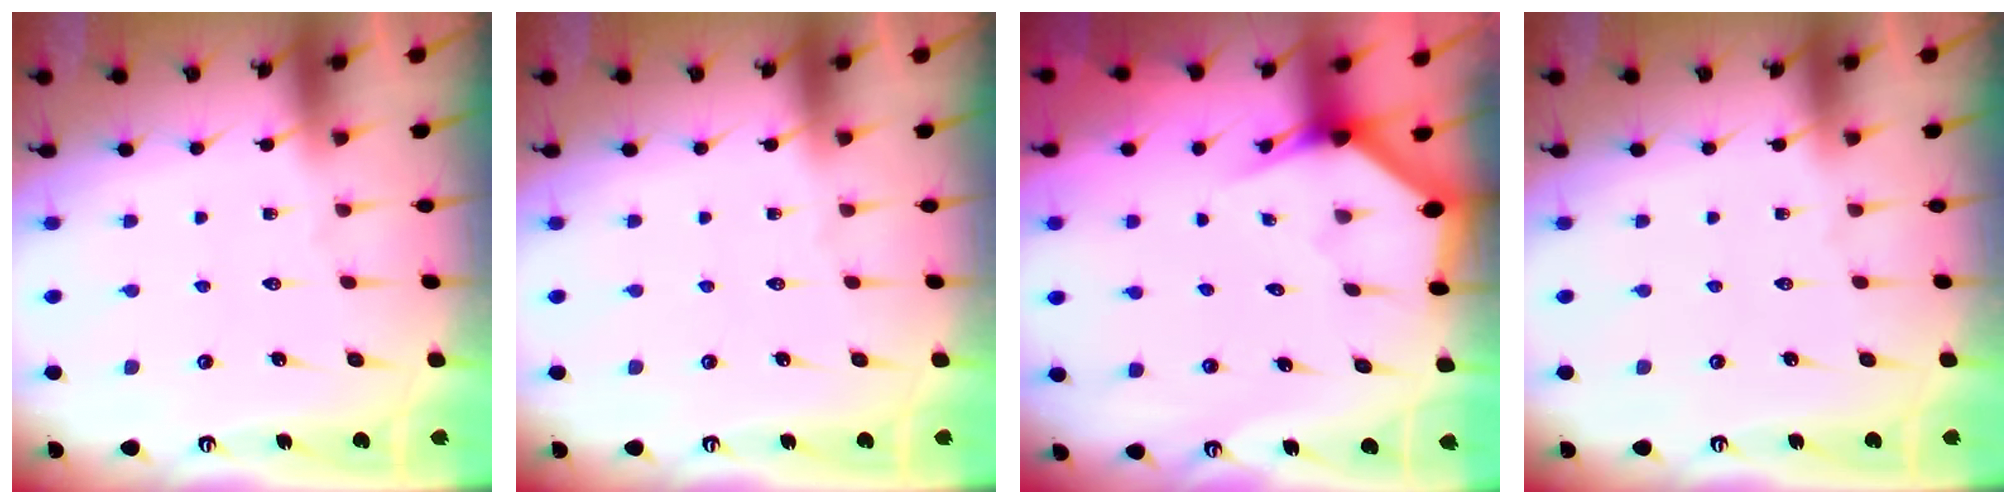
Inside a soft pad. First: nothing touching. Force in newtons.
{"total": 0.0}
{"total": 2.9, "press": 2.9, "slide": 0.1}
{"total": 0.0}